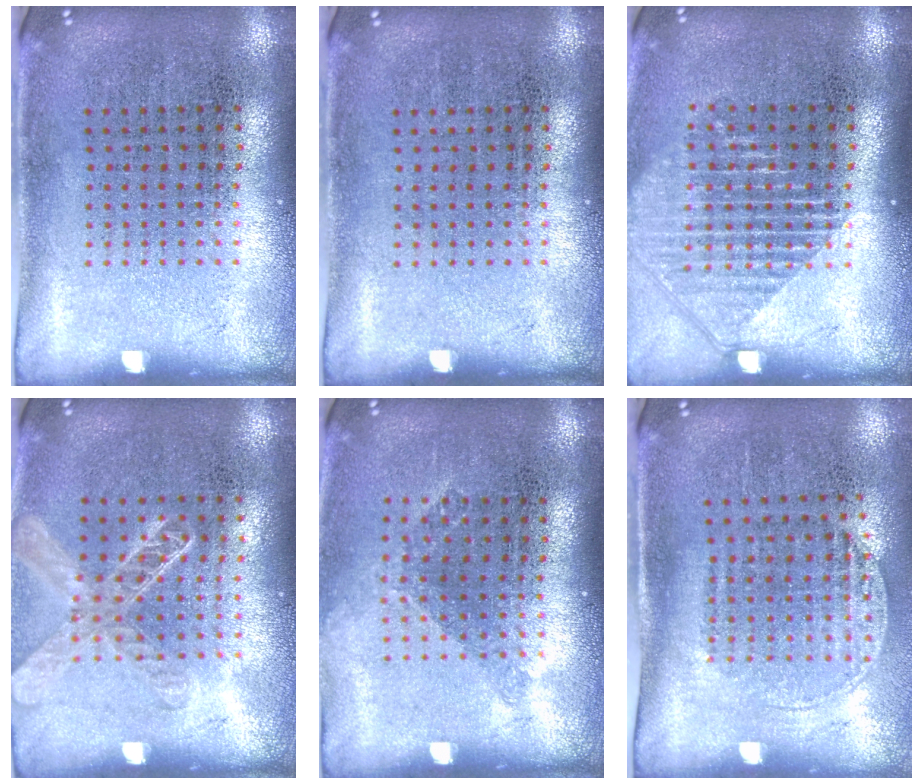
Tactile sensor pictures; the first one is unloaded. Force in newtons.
{"total": 0.0}
{"total": 1.5, "press": 1.4, "slide": 0.6}
{"total": 1.4, "press": 1.3, "slide": 0.5}
{"total": 1.0, "press": 0.8, "slide": 0.6}
{"total": 1.4, "press": 1.2, "slide": 0.7}